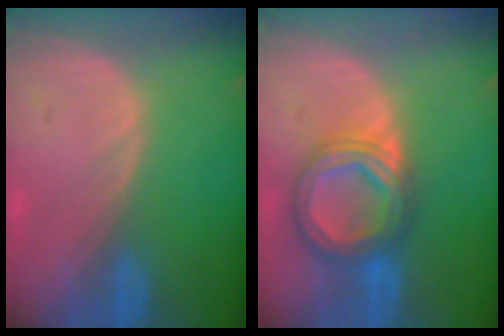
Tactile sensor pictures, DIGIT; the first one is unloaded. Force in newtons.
{"total": 8.1, "press": 8.0, "slide": 0.6}